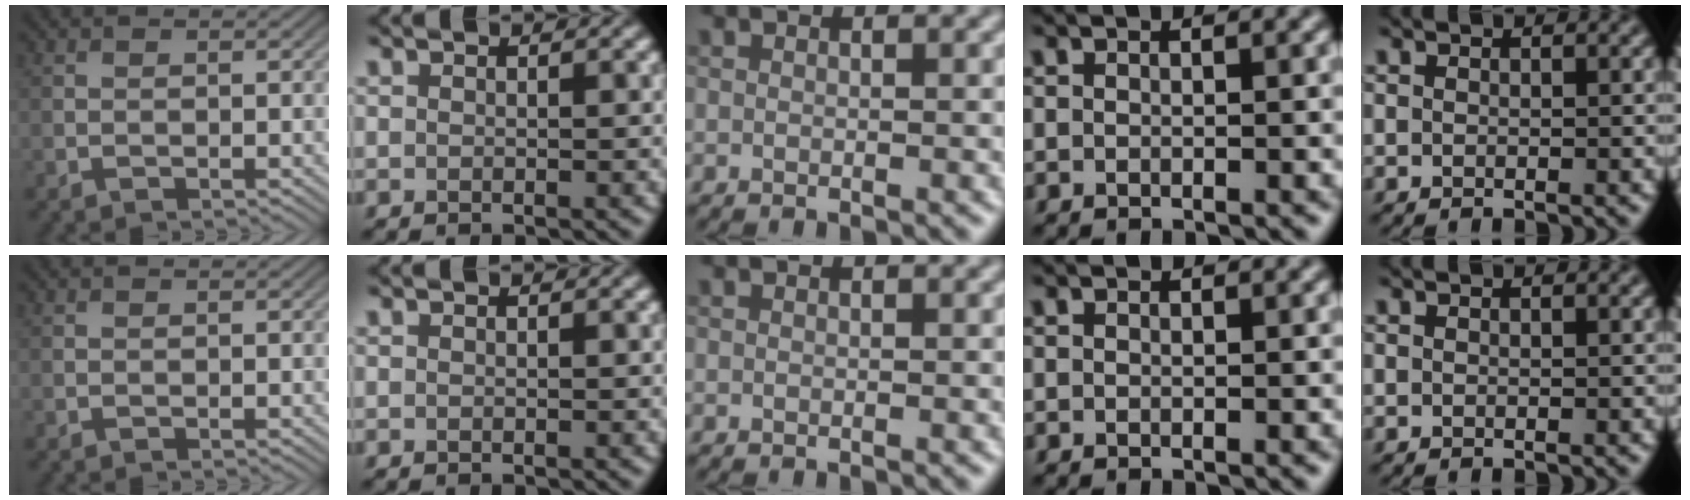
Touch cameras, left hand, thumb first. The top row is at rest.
{}